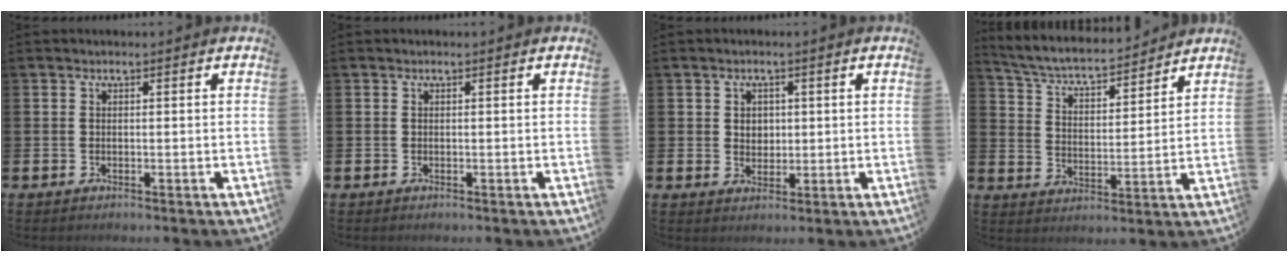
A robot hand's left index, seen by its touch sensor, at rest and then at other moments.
{"total": 0.0}
{"total": 2.2, "force": [1.0, 1.9, 0.7], "torque": [0.004, 0.000, 0.011]}
{"total": 5.4, "force": [5.1, 0.9, 1.5], "torque": [-0.053, -0.043, 0.082]}